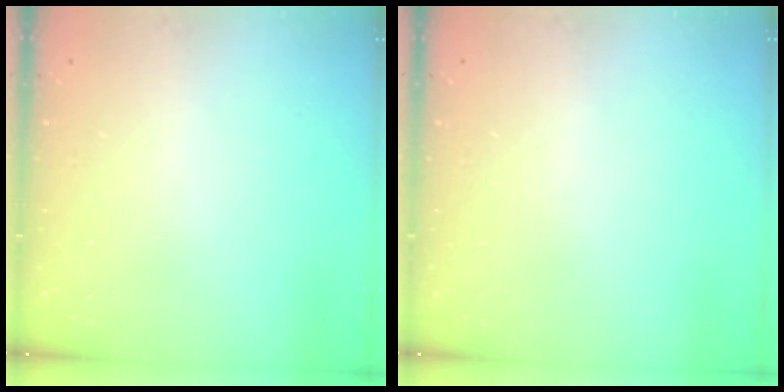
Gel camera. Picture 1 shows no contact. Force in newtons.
{"total": 0.0}